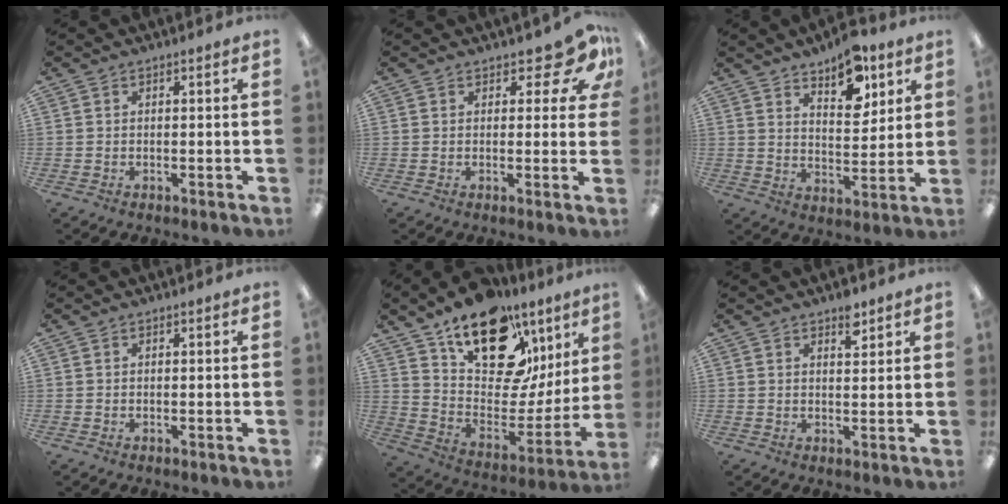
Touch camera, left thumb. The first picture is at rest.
{"total": 7.2, "force": [4.6, 3.3, 4.4], "torque": [-0.044, -0.027, 0.078]}
{"total": 10.5, "force": [7.4, 5.0, 5.5], "torque": [-0.065, -0.038, 0.125]}
{"total": 0.0}
{"total": 21.8, "force": [14.5, 11.1, 11.9], "torque": [-0.184, -0.102, 0.259]}
{"total": 4.5, "force": [3.2, 2.1, 2.5], "torque": [-0.015, -0.021, 0.048]}